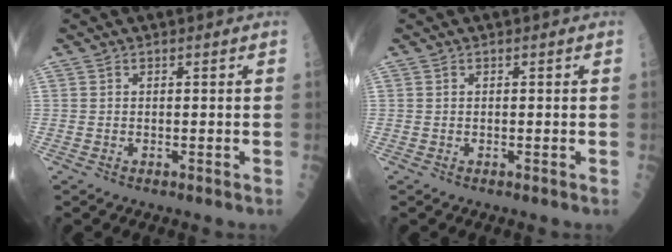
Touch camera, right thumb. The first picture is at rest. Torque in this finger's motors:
{"motor_torque": [-0.16, -0.12, -0.13, -0.08, 0.00]}